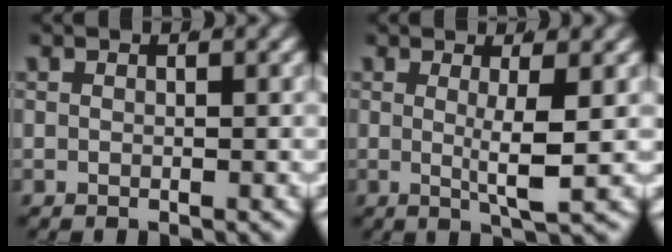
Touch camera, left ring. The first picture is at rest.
{"total": 3.3, "force": [0.3, -0.1, 3.3], "torque": [-0.055, -0.015, 0.009]}